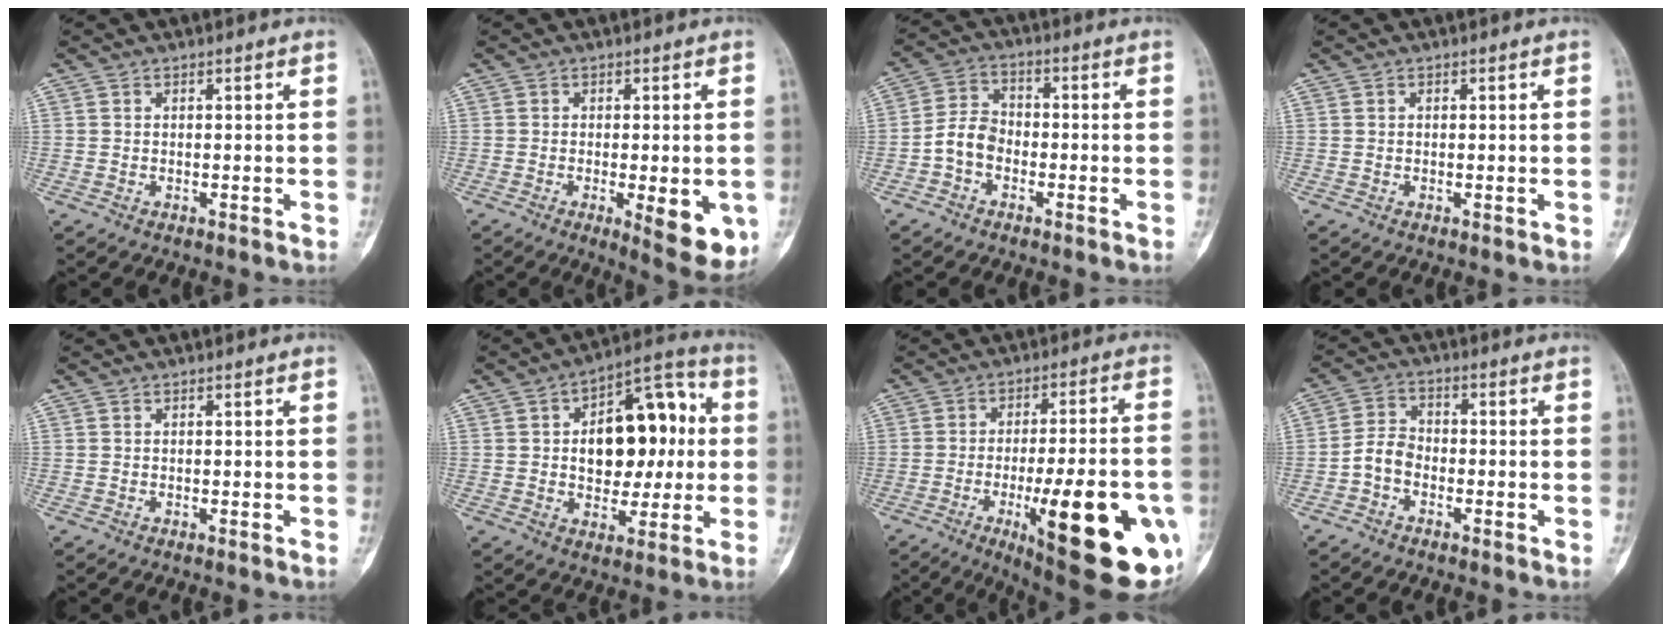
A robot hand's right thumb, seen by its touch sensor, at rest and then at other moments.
{"total": 9.6, "force": [-2.6, 3.1, 8.7], "torque": [-0.100, -0.016, -0.029]}
{"total": 5.9, "force": [-2.1, 4.4, 3.4], "torque": [-0.053, 0.025, -0.050]}
{"total": 0.0}
{"total": 0.0}
{"total": 17.4, "force": [1.8, 10.4, 13.8], "torque": [-0.150, 0.028, 0.027]}
{"total": 25.8, "force": [-8.5, 6.8, 23.4], "torque": [-0.268, 0.002, -0.103]}
{"total": 4.5, "force": [-2.0, 3.2, 2.6], "torque": [-0.041, 0.021, -0.049]}